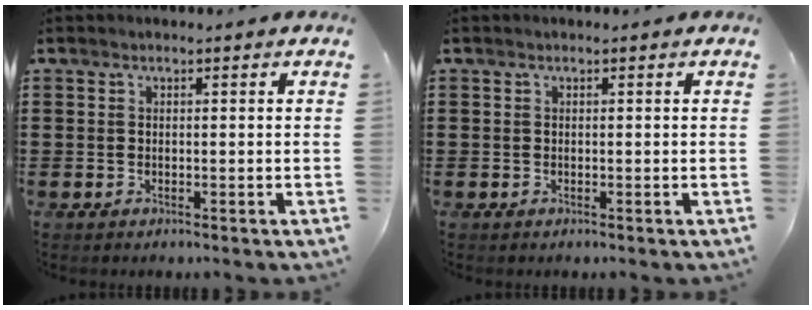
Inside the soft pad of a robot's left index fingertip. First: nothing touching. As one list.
[{"total": 0.0}]